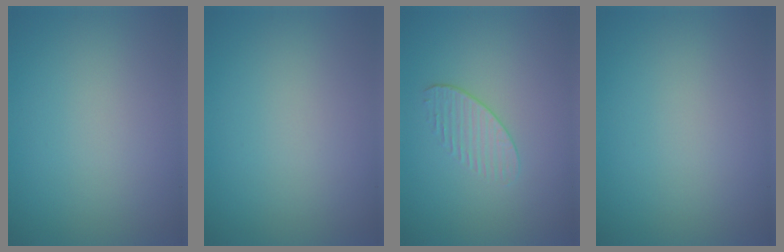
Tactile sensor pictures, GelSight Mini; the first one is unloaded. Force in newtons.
{"total": 0.0}
{"total": 1.3, "press": 0.7, "slide": 1.1}
{"total": 0.0}